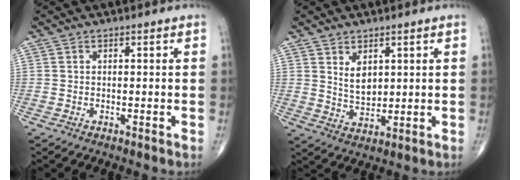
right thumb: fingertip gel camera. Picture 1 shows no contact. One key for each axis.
{"total": 4.8, "fx": 1.8, "fy": 2.8, "fz": 3.4, "tx": -0.047, "ty": -0.021, "tz": 0.042}